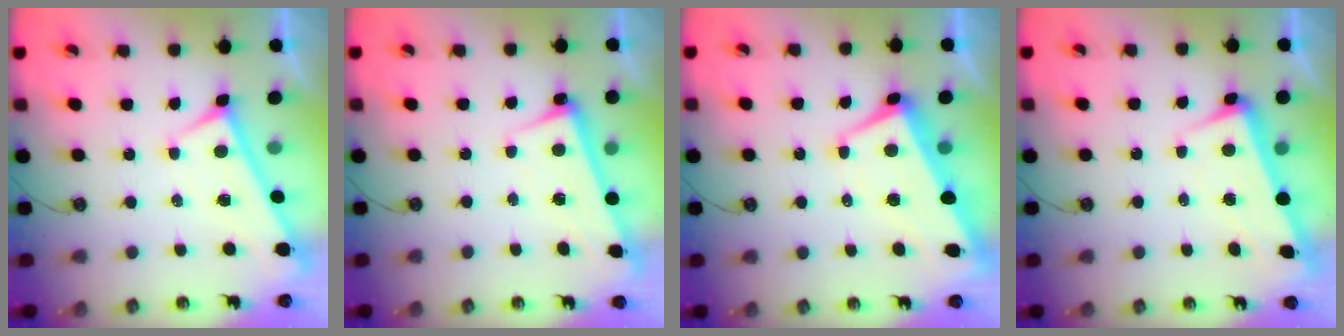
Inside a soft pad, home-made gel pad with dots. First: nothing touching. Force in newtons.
{"total": 2.7, "press": 2.5, "slide": 0.9}
{"total": 1.7, "press": 1.1, "slide": 1.3}
{"total": 2.0, "press": 1.6, "slide": 1.1}